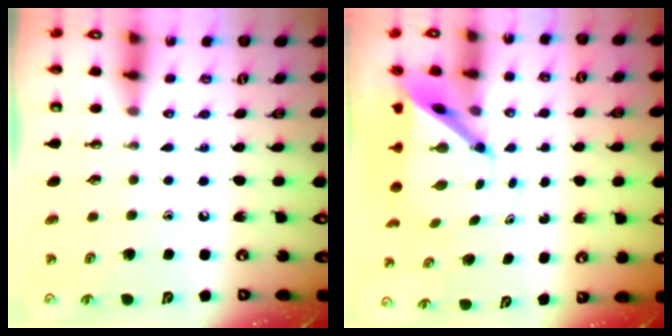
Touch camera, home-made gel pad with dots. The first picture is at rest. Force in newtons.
{"total": 5.4, "press": 5.3, "slide": 0.7}